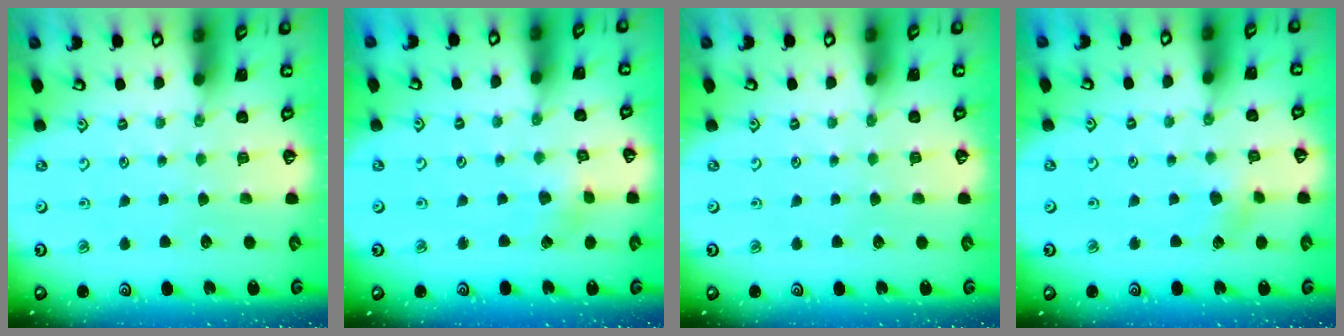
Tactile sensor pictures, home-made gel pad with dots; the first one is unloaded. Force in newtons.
{"total": 2.1, "press": 2.1, "slide": 0.1}
{"total": 0.0}
{"total": 1.8, "press": 1.8, "slide": 0.3}